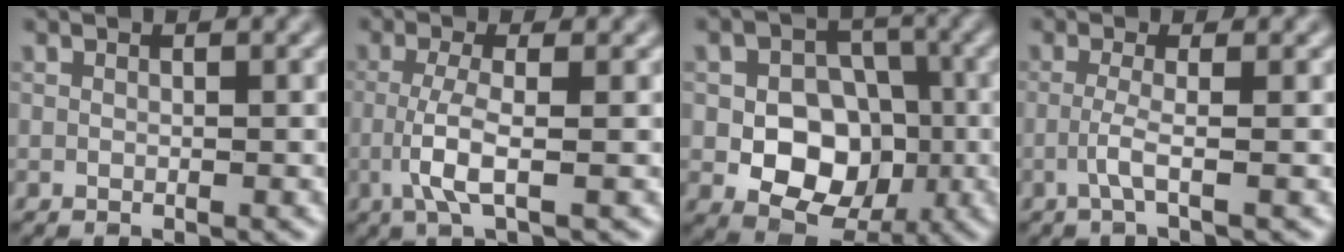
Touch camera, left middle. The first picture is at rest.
{"total": 3.5, "force": [-0.8, 0.7, 3.4], "torque": [-0.072, -0.002, -0.021]}
{"total": 7.6, "force": [-1.6, 6.0, 4.5], "torque": [-0.041, 0.000, -0.042]}
{"total": 2.2, "force": [-0.6, 0.3, 2.1], "torque": [-0.042, -0.001, -0.021]}